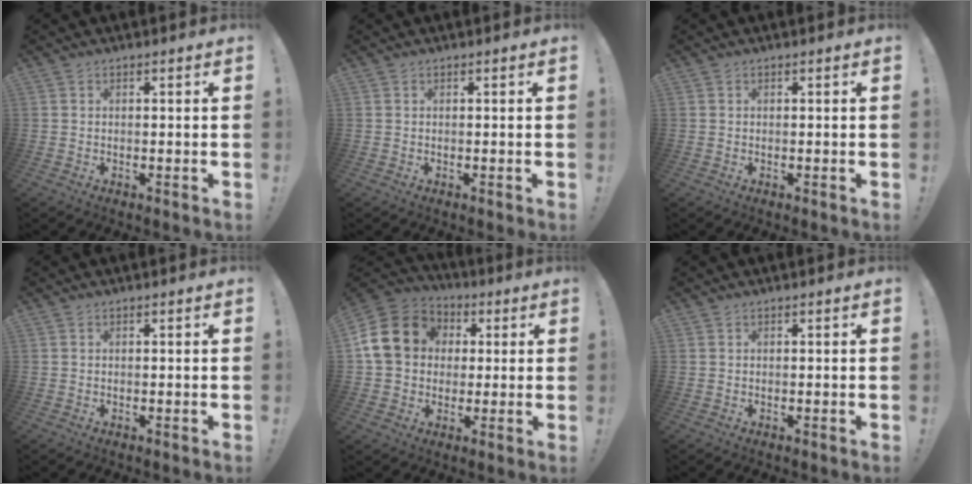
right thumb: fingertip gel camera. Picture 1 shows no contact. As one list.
[{"total": 0.0}, {"total": 0.0}, {"total": 0.0}, {"total": 16.8, "force": [3.5, 13.9, 8.7], "torque": [-0.145, 0.013, 0.077]}, {"total": 0.0}]